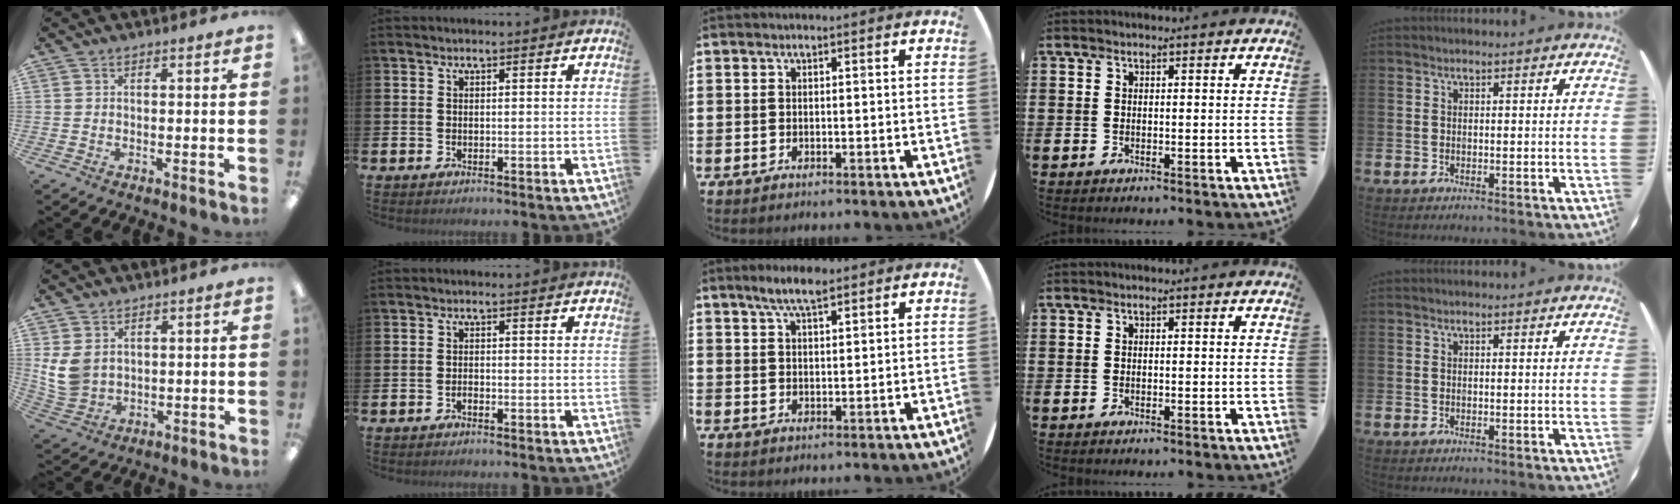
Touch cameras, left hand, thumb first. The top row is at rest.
{"thumb": {"total": 7.1, "force": [2.7, 5.5, 3.6], "torque": [-0.095, -0.002, 0.055]}, "index": {"total": 0.7, "force": [-0.6, 0.2, 0.3], "torque": [-0.013, -0.001, -0.011]}, "middle": {"total": 4.6, "force": [3.5, 1.2, 2.8], "torque": [-0.053, -0.002, 0.061]}}